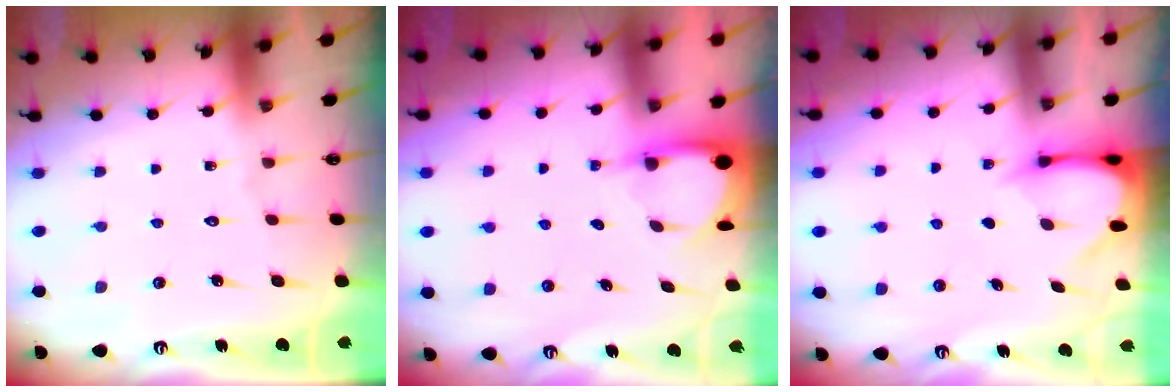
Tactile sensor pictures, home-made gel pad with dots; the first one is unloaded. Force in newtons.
{"total": 3.4, "press": 3.4, "slide": 0.2}
{"total": 3.4, "press": 3.4, "slide": 0.3}